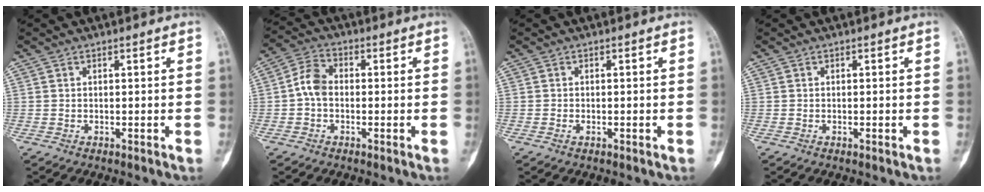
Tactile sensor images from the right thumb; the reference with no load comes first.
{"total": 5.4, "force": [-0.6, 3.8, 3.8], "torque": [-0.066, 0.017, -0.023]}
{"total": 0.8, "force": [-0.4, 0.4, 0.5], "torque": [-0.013, 0.005, -0.006]}
{"total": 0.5, "force": [-0.2, 0.1, 0.5], "torque": [-0.008, 0.001, -0.002]}